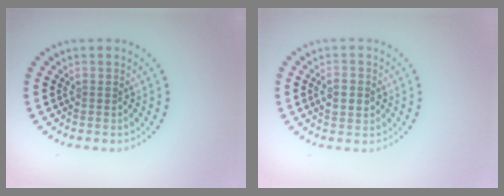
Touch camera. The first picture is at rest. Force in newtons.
{"total": 2.0, "press": 2.0, "slide": 0.1}